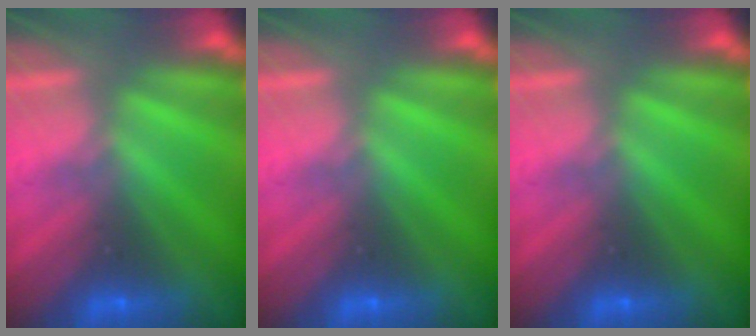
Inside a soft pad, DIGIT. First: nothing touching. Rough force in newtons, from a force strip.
{"total": 0.0}
{"total": 0.0}